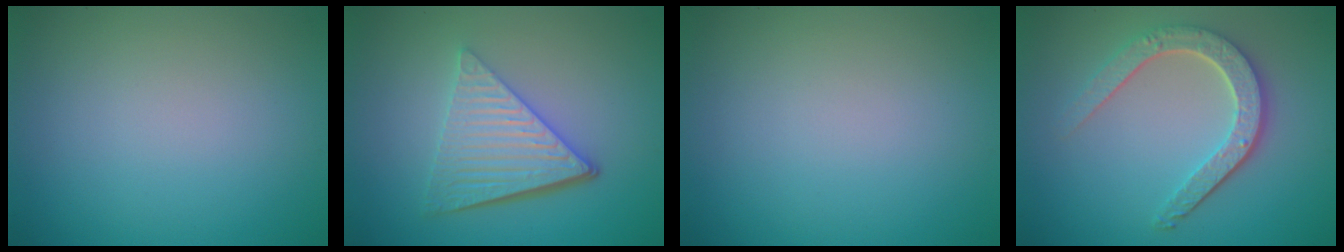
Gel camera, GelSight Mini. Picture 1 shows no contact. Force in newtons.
{"total": 6.0, "press": 4.2, "slide": 4.3}
{"total": 0.0}
{"total": 4.7, "press": 3.7, "slide": 2.9}